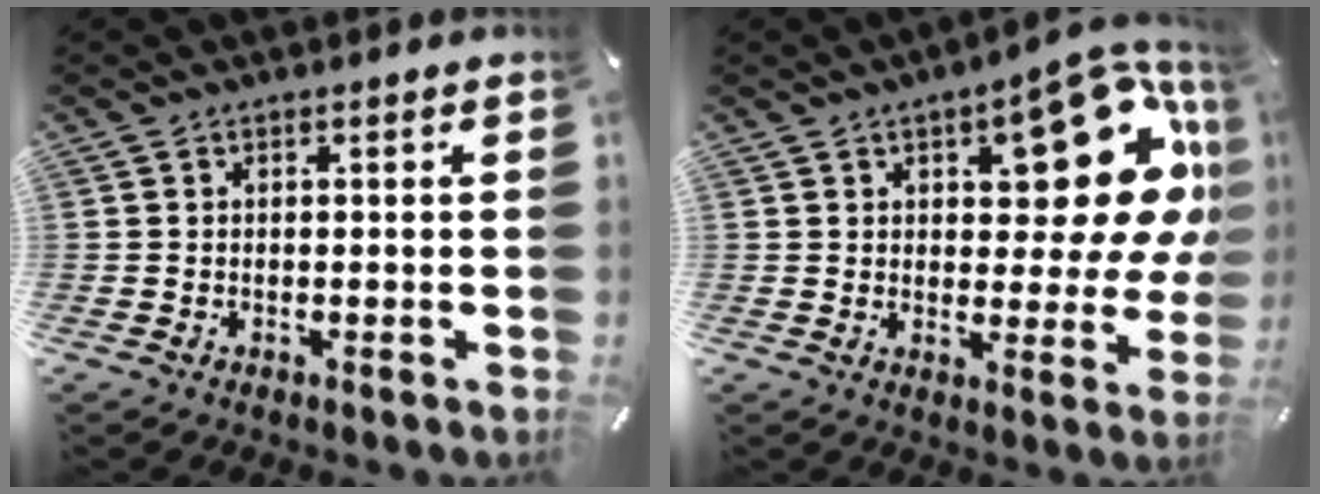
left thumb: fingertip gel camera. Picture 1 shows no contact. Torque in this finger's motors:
{"motor_torque": [2.50, 2.50, 0.87, -0.58, 0.16]}